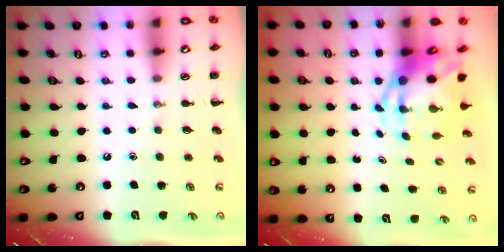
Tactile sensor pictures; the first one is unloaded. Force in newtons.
{"total": 5.1, "press": 4.9, "slide": 1.7}